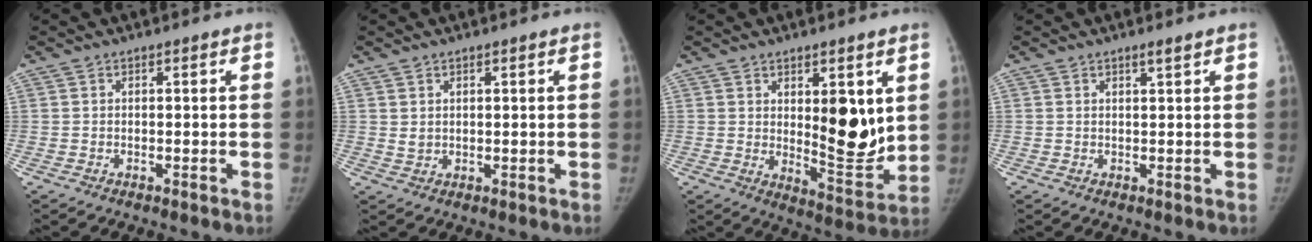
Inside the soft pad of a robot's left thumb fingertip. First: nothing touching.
{"total": 1.6, "force": [0.9, 1.0, 0.9], "torque": [-0.008, -0.007, 0.022]}
{"total": 13.7, "force": [3.2, 5.8, 12.1], "torque": [-0.134, -0.040, 0.060]}
{"total": 1.4, "force": [1.1, 0.1, 0.9], "torque": [-0.013, -0.008, 0.019]}